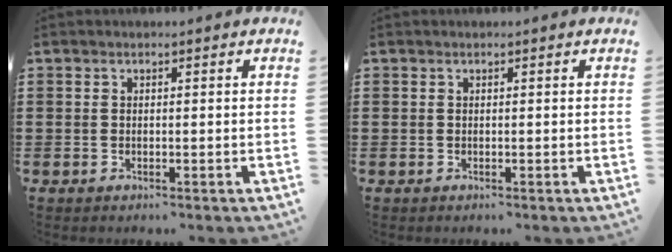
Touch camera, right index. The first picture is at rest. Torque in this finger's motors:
{"motor_torque": [-0.97, 1.17, 0.00, 0.00]}